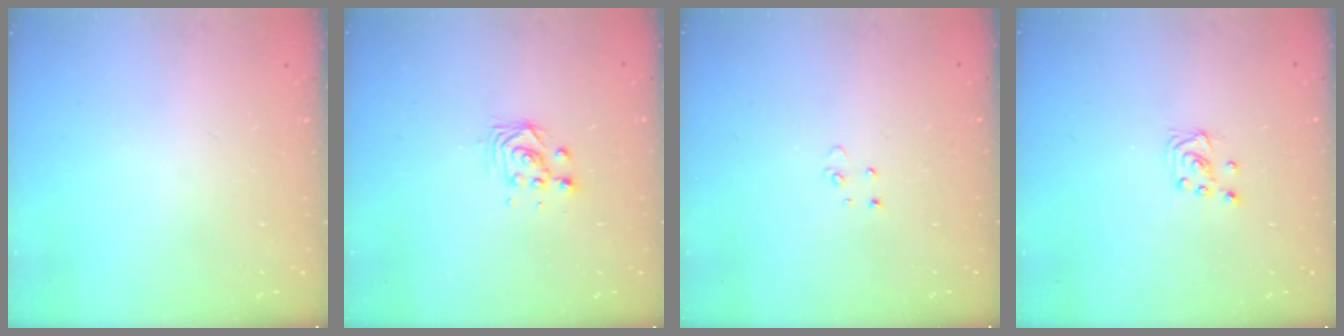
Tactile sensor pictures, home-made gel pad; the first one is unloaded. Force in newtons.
{"total": 3.0, "press": 3.0, "slide": 0.0}
{"total": 2.6, "press": 2.6, "slide": 0.2}
{"total": 3.7, "press": 3.6, "slide": 0.4}